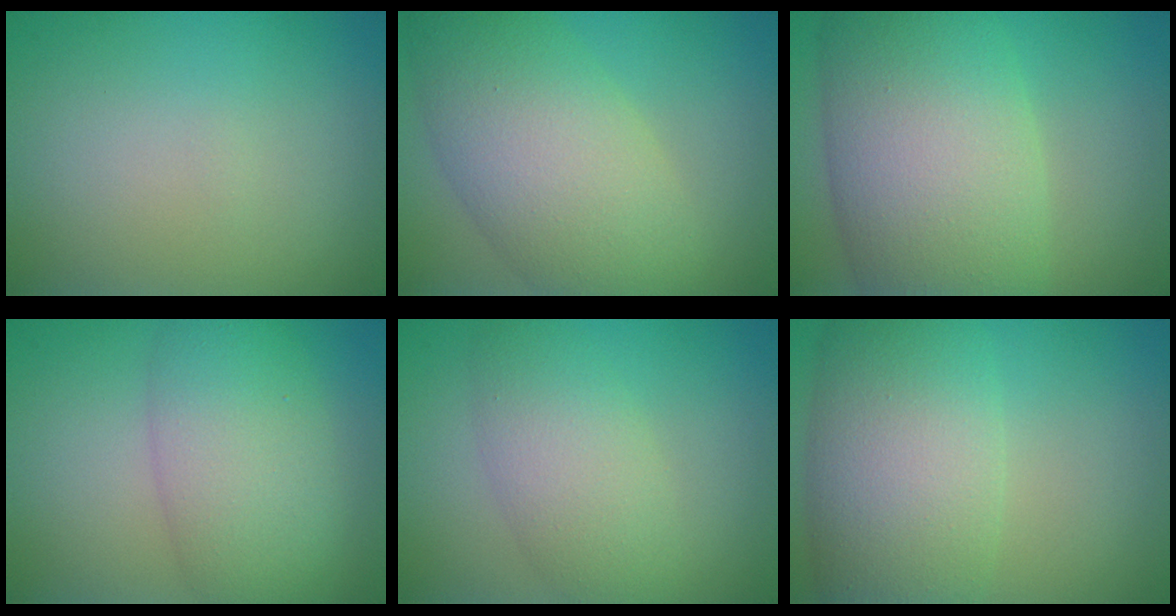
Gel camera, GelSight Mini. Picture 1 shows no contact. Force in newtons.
{"total": 8.9, "press": 8.9, "slide": 0.6}
{"total": 11.7, "press": 11.7, "slide": 0.4}
{"total": 6.8, "press": 6.8, "slide": 0.2}
{"total": 4.6, "press": 4.6, "slide": 0.2}
{"total": 8.6, "press": 8.6, "slide": 0.6}